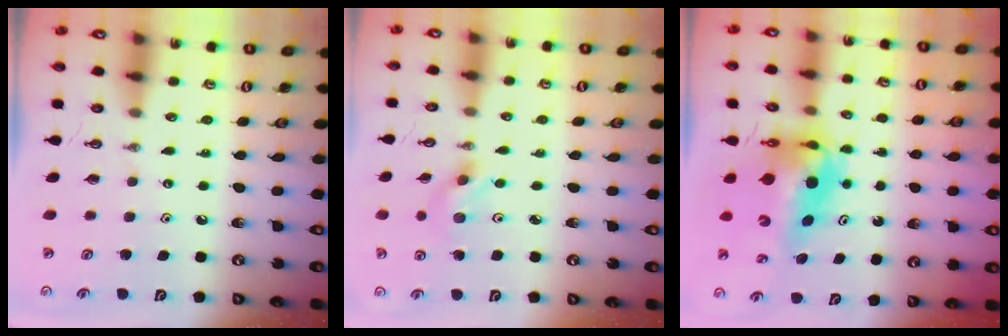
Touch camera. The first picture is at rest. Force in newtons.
{"total": 2.7, "press": 2.7, "slide": 0.3}
{"total": 9.4, "press": 9.4, "slide": 0.9}